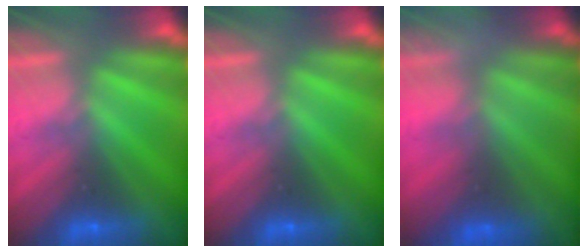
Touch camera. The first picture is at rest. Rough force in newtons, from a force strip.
{"total": 0.0}
{"total": 9.4}